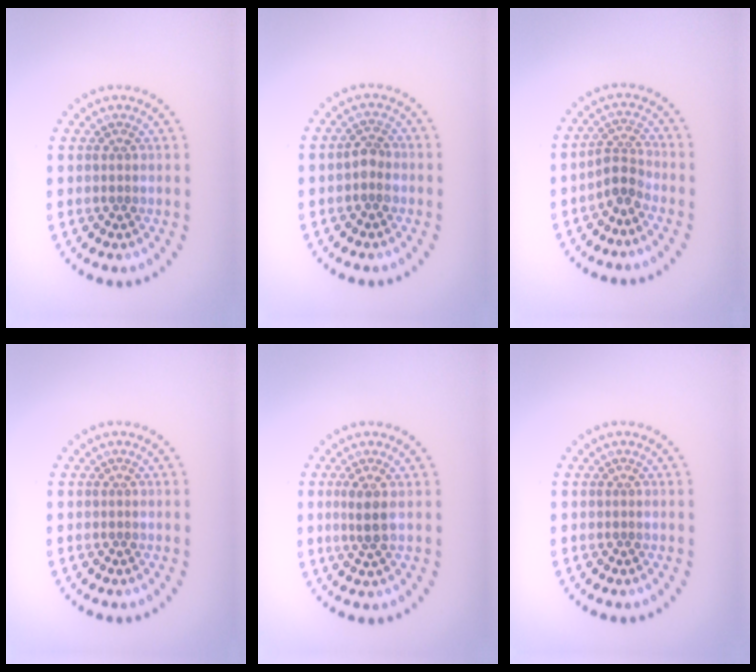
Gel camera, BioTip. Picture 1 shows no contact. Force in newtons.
{"total": 1.7, "press": 1.6, "slide": 0.5}
{"total": 2.4, "press": 1.7, "slide": 1.6}
{"total": 0.0}
{"total": 2.0, "press": 1.6, "slide": 1.2}
{"total": 0.0}